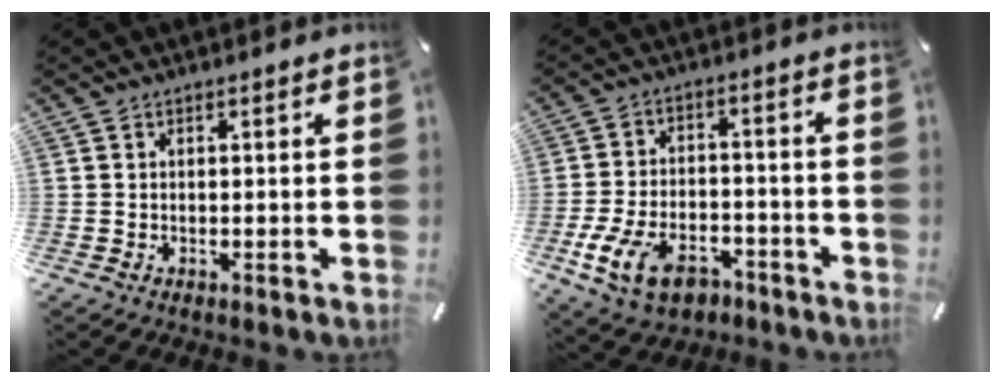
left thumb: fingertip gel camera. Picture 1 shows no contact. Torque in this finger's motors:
{"motor_torque": [0.23, 3.36, 1.41, 1.06, 0.12]}